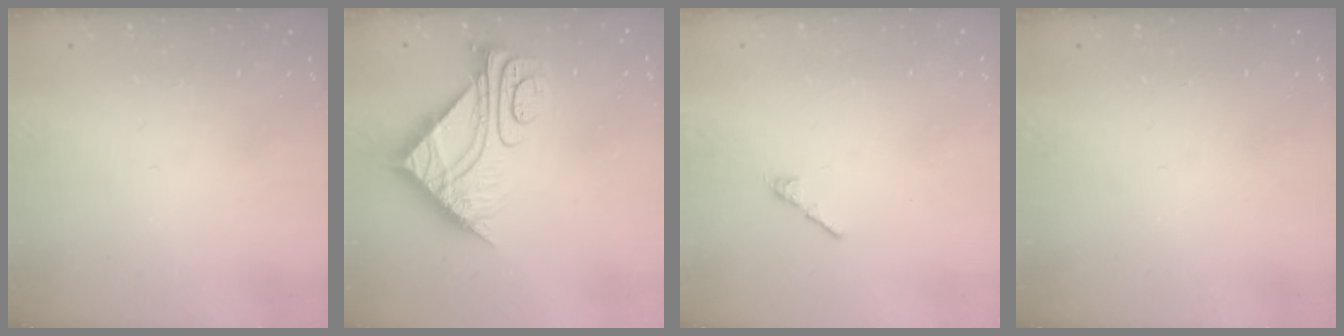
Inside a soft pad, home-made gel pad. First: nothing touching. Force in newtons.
{"total": 9.9, "press": 9.9, "slide": 0.9}
{"total": 2.7, "press": 2.6, "slide": 0.7}
{"total": 0.0}